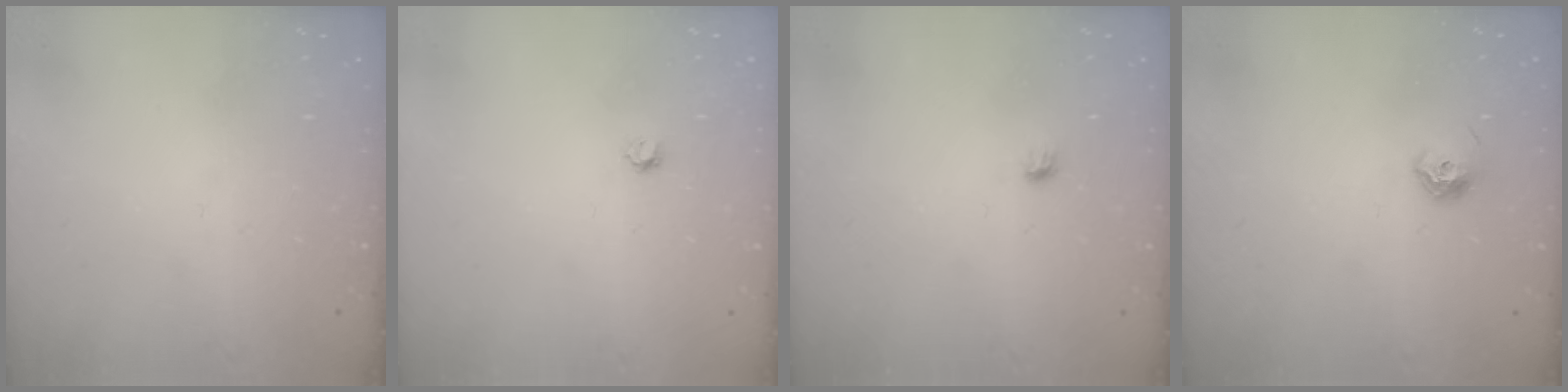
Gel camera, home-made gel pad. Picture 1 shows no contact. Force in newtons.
{"total": 3.3, "press": 3.3, "slide": 0.3}
{"total": 3.7, "press": 3.6, "slide": 1.0}
{"total": 6.8, "press": 6.7, "slide": 1.1}